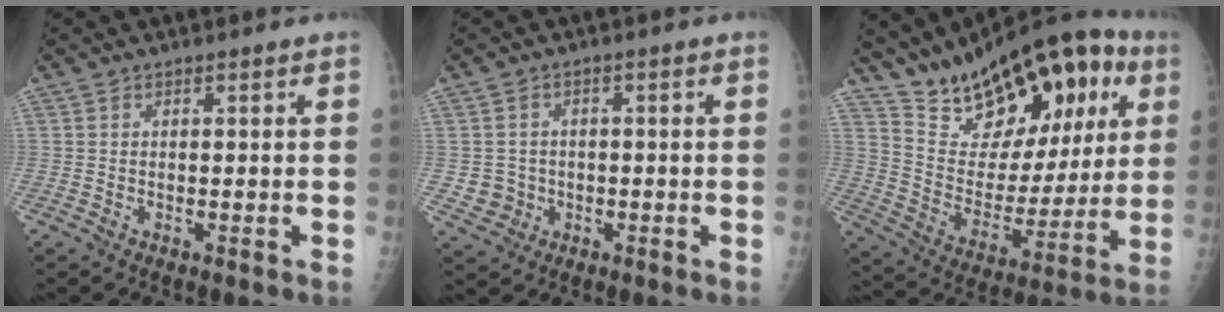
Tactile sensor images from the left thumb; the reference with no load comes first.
{"total": 4.0, "force": [-0.8, 3.9, 0.4], "torque": [0.011, 0.006, -0.010]}
{"total": 25.0, "force": [13.4, 12.6, 16.9], "torque": [-0.208, -0.032, 0.224]}